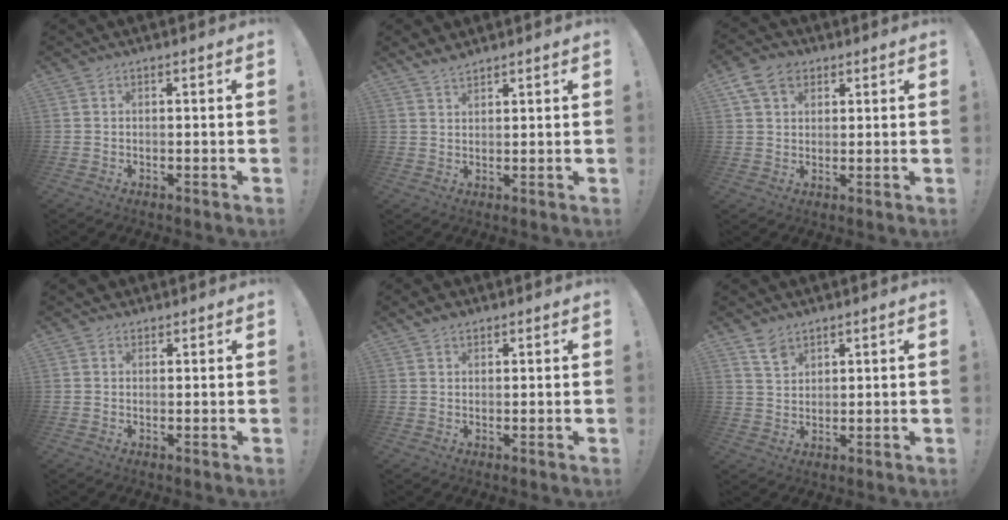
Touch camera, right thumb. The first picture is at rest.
{"total": 3.5, "force": [3.0, 1.1, 1.3], "torque": [-0.030, -0.016, 0.058]}
{"total": 8.6, "force": [4.1, 6.2, 4.2], "torque": [-0.075, -0.004, 0.083]}
{"total": 2.1, "force": [1.3, 1.6, 0.4], "torque": [-0.002, -0.003, 0.024]}
{"total": 2.7, "force": [2.1, 1.5, 1.0], "torque": [-0.013, -0.010, 0.038]}
{"total": 5.3, "force": [3.9, 2.8, 2.0], "torque": [-0.030, -0.023, 0.074]}